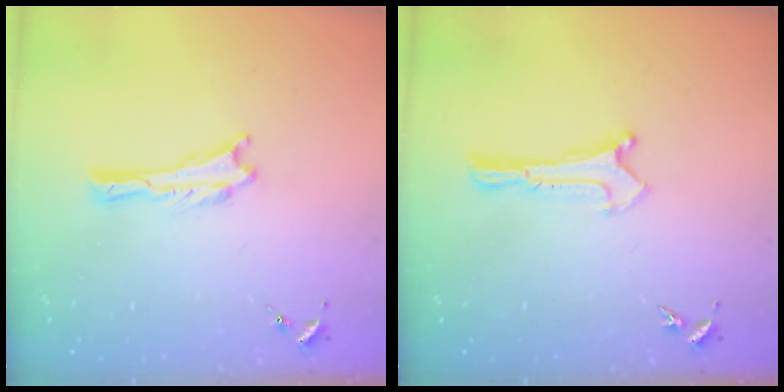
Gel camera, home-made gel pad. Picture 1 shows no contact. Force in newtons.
{"total": 0.0}